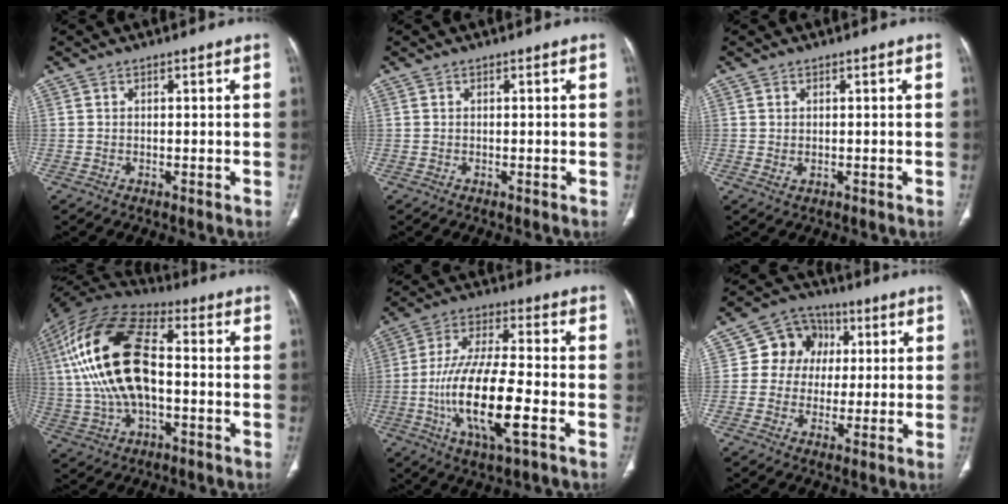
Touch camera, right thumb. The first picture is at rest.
{"total": 0.0}
{"total": 1.1, "force": [0.0, 0.7, 0.8], "torque": [-0.017, -0.004, 0.005]}
{"total": 22.4, "force": [0.8, 11.6, 19.2], "torque": [-0.393, 0.022, 0.012]}
{"total": 16.6, "force": [-4.2, 4.6, 15.4], "torque": [-0.310, 0.012, -0.077]}
{"total": 9.9, "force": [1.7, 8.9, 4.1], "torque": [-0.019, 0.007, 0.019]}